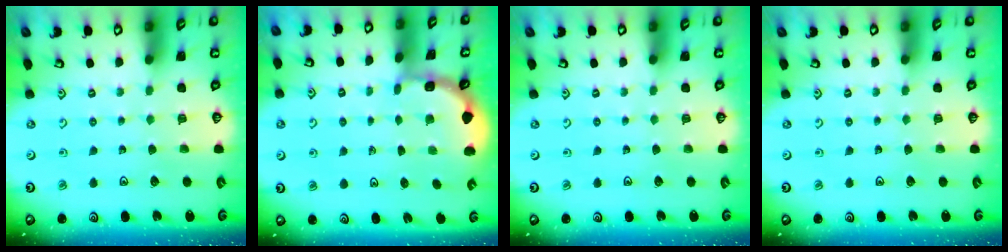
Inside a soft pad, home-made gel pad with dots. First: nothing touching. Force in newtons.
{"total": 2.1, "press": 2.1, "slide": 0.2}
{"total": 0.0}
{"total": 0.0}